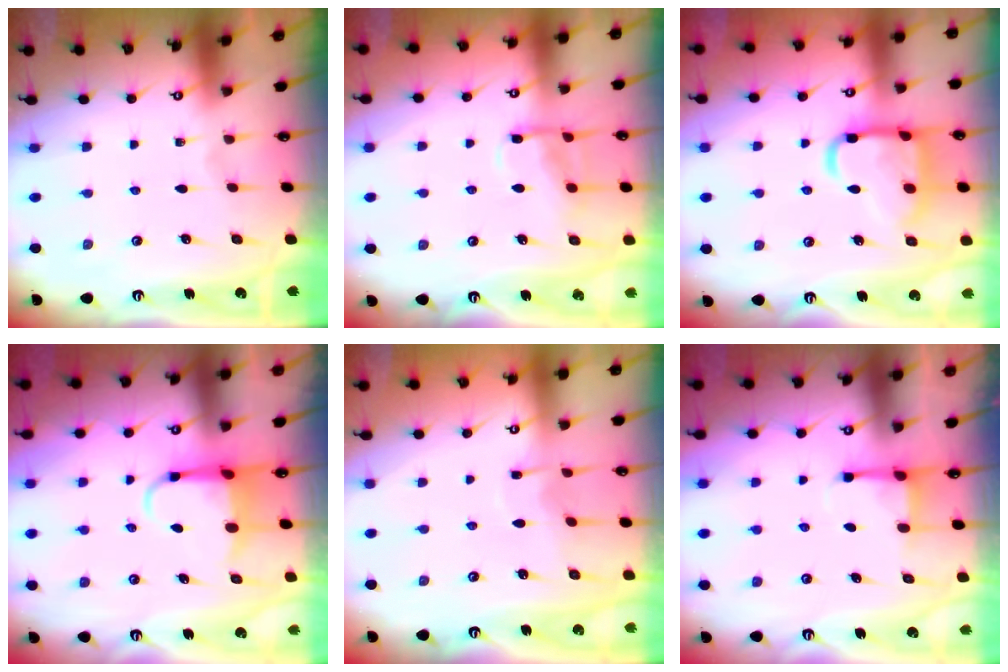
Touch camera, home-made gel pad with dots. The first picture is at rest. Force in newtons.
{"total": 10.8, "press": 10.8, "slide": 1.1}
{"total": 16.6, "press": 16.5, "slide": 1.4}
{"total": 5.2, "press": 5.1, "slide": 1.0}
{"total": 2.8, "press": 2.8, "slide": 0.4}
{"total": 2.2, "press": 2.2, "slide": 0.5}